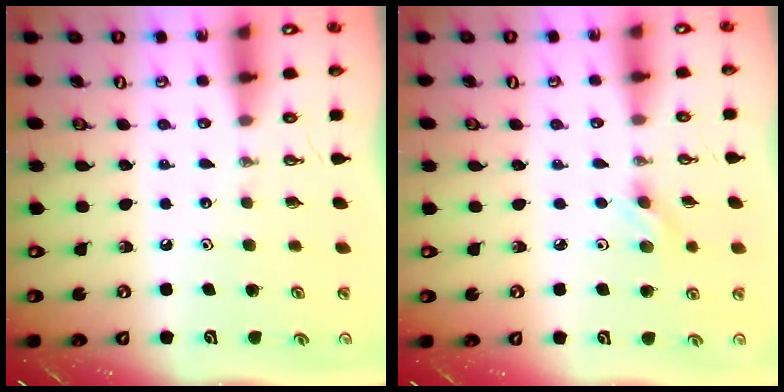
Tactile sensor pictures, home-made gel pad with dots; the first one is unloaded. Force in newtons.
{"total": 4.6, "press": 3.9, "slide": 2.3}